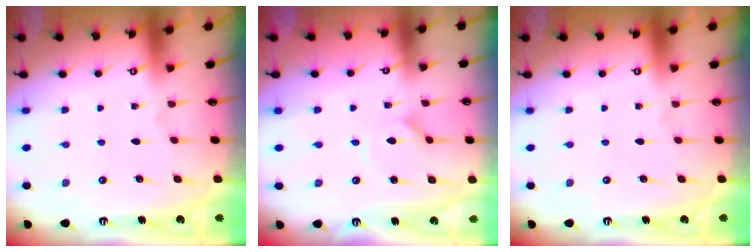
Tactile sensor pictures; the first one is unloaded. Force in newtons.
{"total": 1.9, "press": 1.9, "slide": 0.1}
{"total": 0.0}